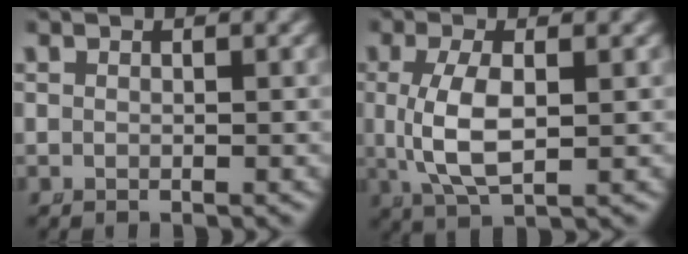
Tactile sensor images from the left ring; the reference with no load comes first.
{"total": 4.8, "force": [0.0, 2.0, 4.4], "torque": [-0.107, -0.009, 0.014]}